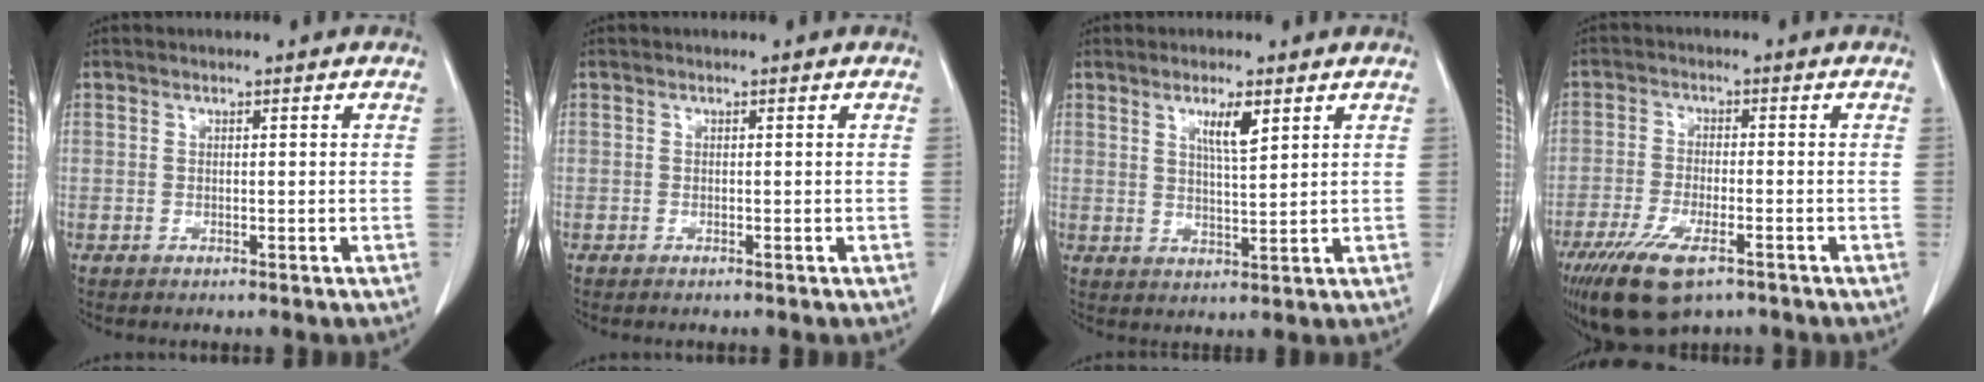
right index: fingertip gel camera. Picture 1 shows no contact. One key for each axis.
{"total": 0.0}
{"total": 4.4, "fx": 2.3, "fy": 0.5, "fz": 3.7, "tx": -0.065, "ty": -0.003, "tz": 0.042}
{"total": 9.9, "fx": -6.2, "fy": 3.3, "fz": 7.0, "tx": -0.131, "ty": -0.018, "tz": -0.105}